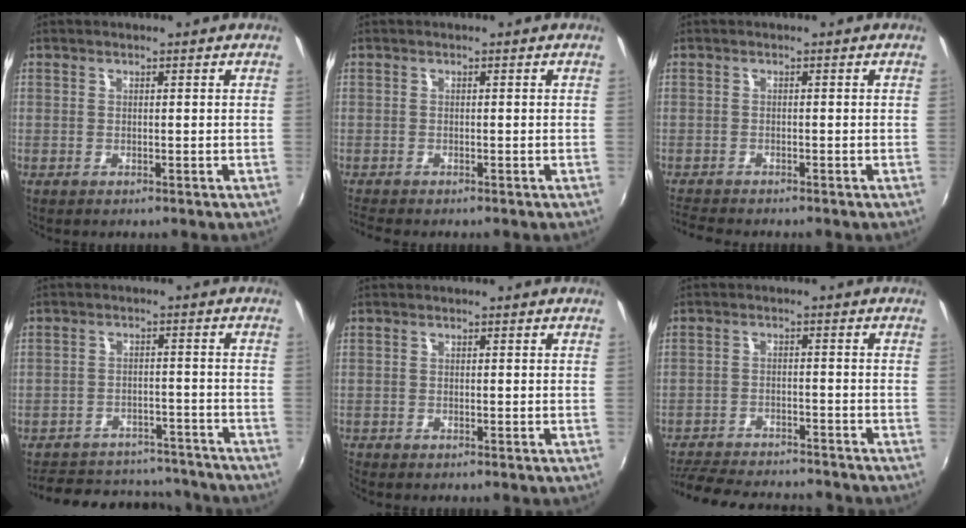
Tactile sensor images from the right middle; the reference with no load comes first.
{"total": 2.1, "force": [-1.9, 0.3, 0.8], "torque": [-0.020, -0.014, -0.035]}
{"total": 3.9, "force": [-3.7, 0.3, 1.2], "torque": [-0.038, -0.020, -0.071]}
{"total": 18.5, "force": [-15.8, 7.7, 5.9], "torque": [-0.133, 0.040, -0.192]}
{"total": 0.8, "force": [-0.8, 0.2, 0.1], "torque": [-0.003, -0.005, -0.019]}
{"total": 16.5, "force": [-14.7, 3.9, 6.5], "torque": [-0.144, -0.015, -0.217]}